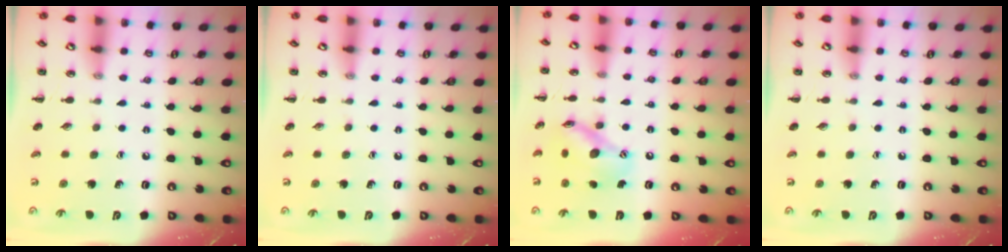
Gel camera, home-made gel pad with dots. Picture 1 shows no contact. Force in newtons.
{"total": 0.0}
{"total": 13.3, "press": 13.2, "slide": 1.7}
{"total": 0.0}